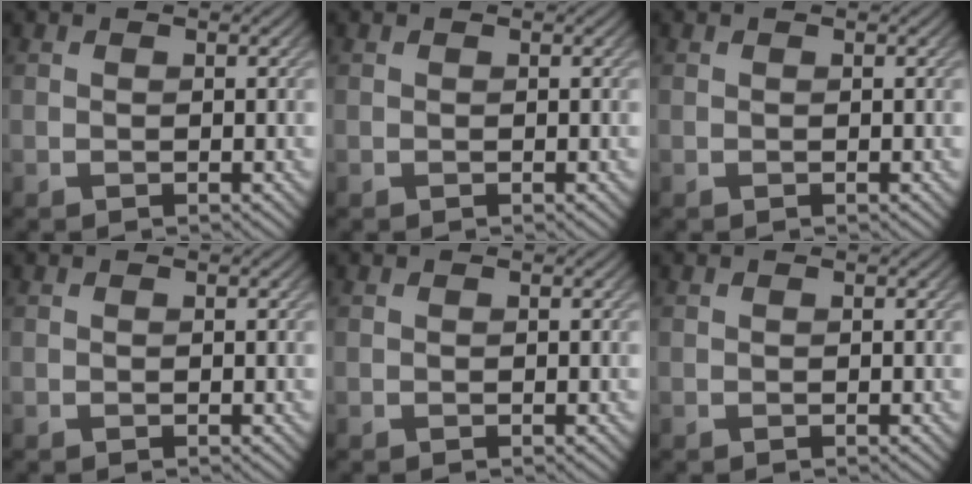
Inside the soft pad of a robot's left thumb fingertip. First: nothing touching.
{"total": 0.0}
{"total": 0.0}
{"total": 0.0}
{"total": 0.0}
{"total": 0.0}